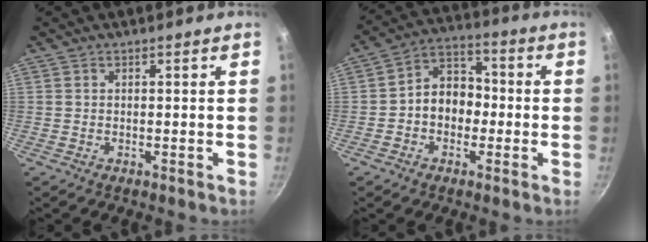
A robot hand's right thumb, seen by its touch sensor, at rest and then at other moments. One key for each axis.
{"total": 9.0, "fx": -1.3, "fy": 7.1, "fz": 5.4, "tx": -0.039, "ty": 0.035, "tz": -0.037}